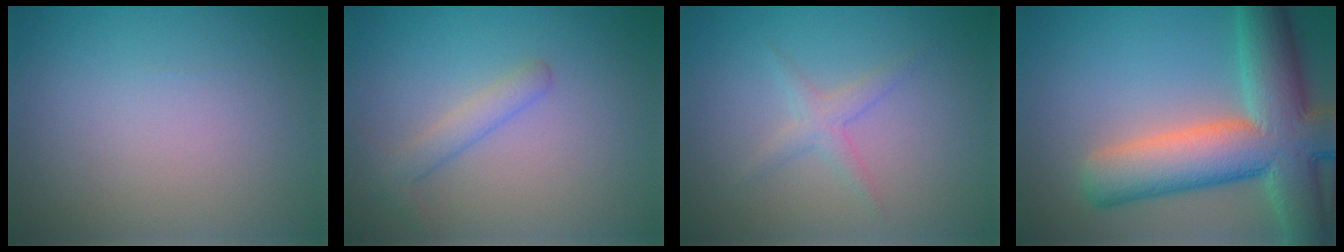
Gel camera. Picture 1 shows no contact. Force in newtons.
{"total": 1.9, "press": 1.9, "slide": 0.0}
{"total": 1.6, "press": 1.6, "slide": 0.1}
{"total": 12.0, "press": 12.0, "slide": 0.7}